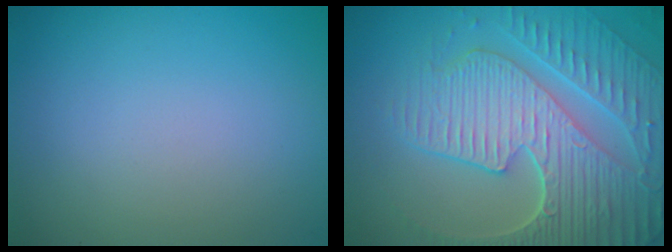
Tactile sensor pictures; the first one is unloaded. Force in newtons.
{"total": 9.0, "press": 6.4, "slide": 6.3}